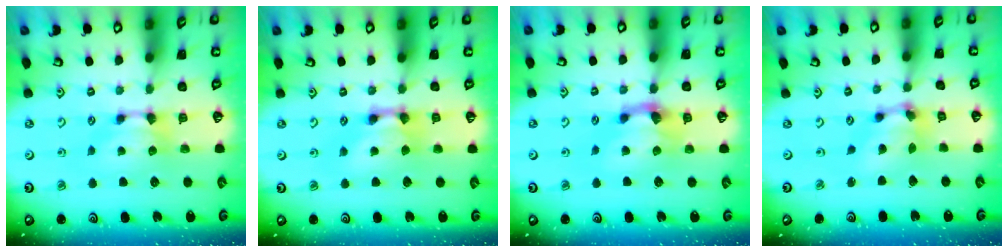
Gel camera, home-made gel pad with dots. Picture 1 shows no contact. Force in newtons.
{"total": 3.4, "press": 3.4, "slide": 0.3}
{"total": 2.3, "press": 1.4, "slide": 1.8}
{"total": 4.8, "press": 4.4, "slide": 1.9}